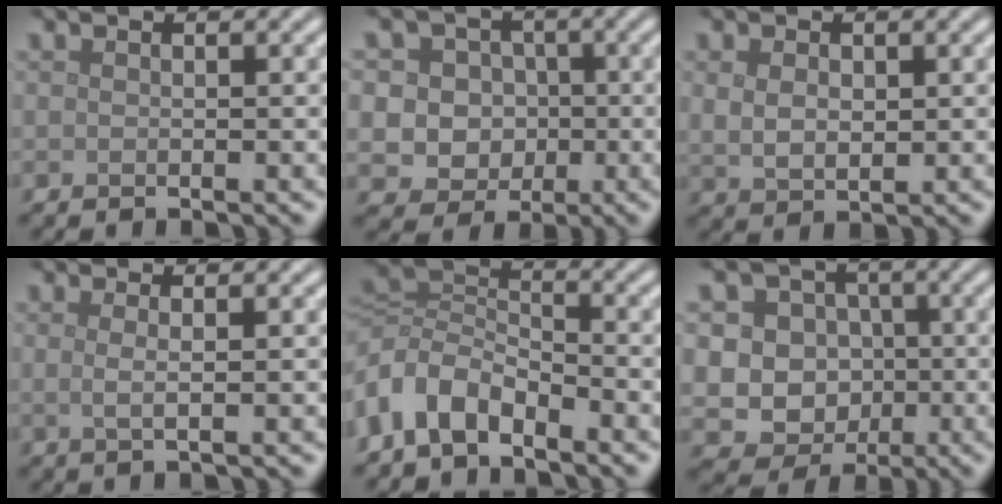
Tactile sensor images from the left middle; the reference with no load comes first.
{"total": 7.0, "force": [0.8, 6.4, 2.8], "torque": [-0.040, 0.029, -0.009]}
{"total": 2.4, "force": [0.6, 1.7, 1.7], "torque": [-0.038, -0.004, 0.017]}
{"total": 1.7, "force": [0.3, 0.5, 1.5], "torque": [-0.026, -0.001, 0.001]}
{"total": 6.0, "force": [-2.9, 3.8, 3.7], "torque": [-0.080, 0.004, -0.072]}
{"total": 12.1, "force": [-0.3, 11.4, 4.0], "torque": [-0.088, 0.025, -0.027]}